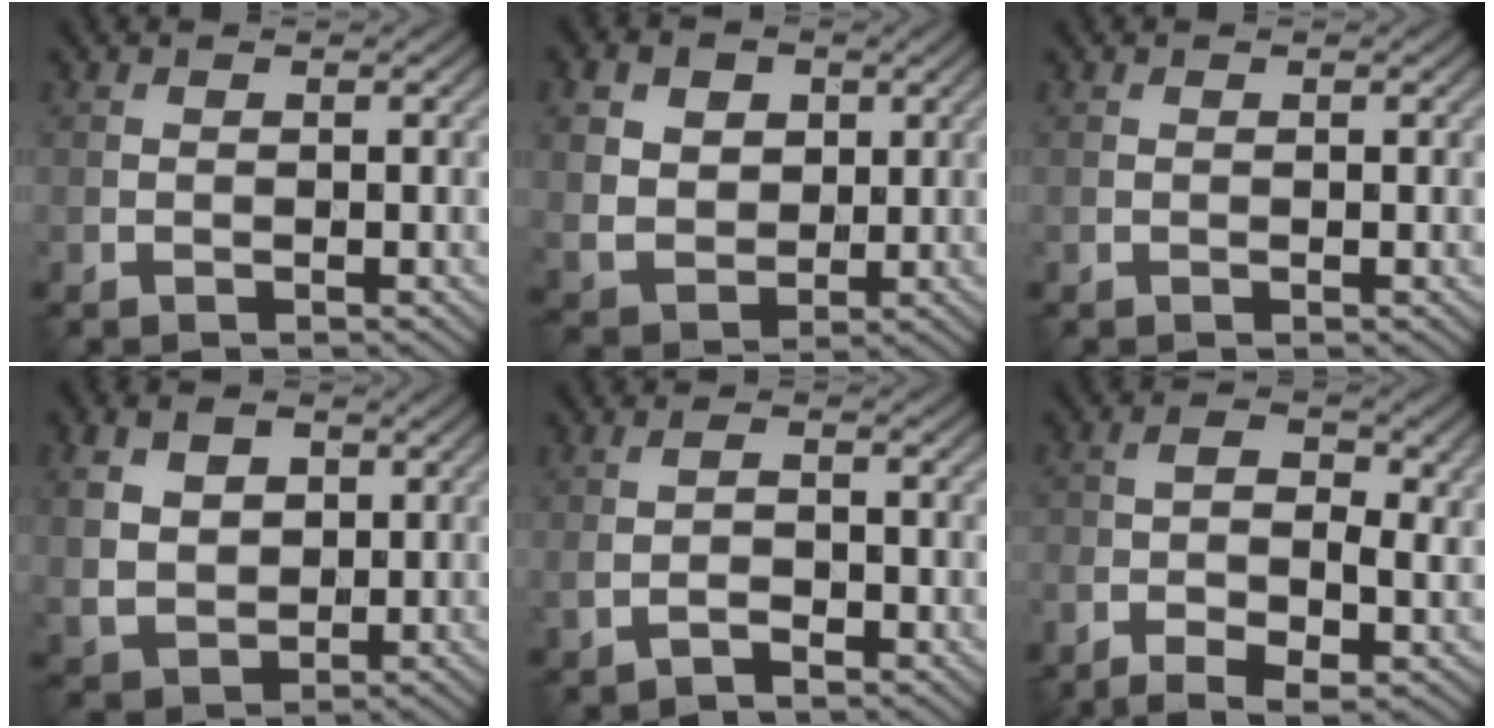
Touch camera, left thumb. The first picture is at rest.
{"total": 7.8, "force": [2.7, 6.1, 4.1], "torque": [-0.132, 0.007, 0.050]}
{"total": 0.0}
{"total": 6.7, "force": [1.9, 4.9, 4.1], "torque": [-0.105, 0.000, 0.033]}
{"total": 2.8, "force": [-1.1, 1.2, 2.2], "torque": [-0.049, -0.005, -0.022]}
{"total": 8.3, "force": [-3.1, 3.3, 6.9], "torque": [-0.127, -0.009, -0.053]}